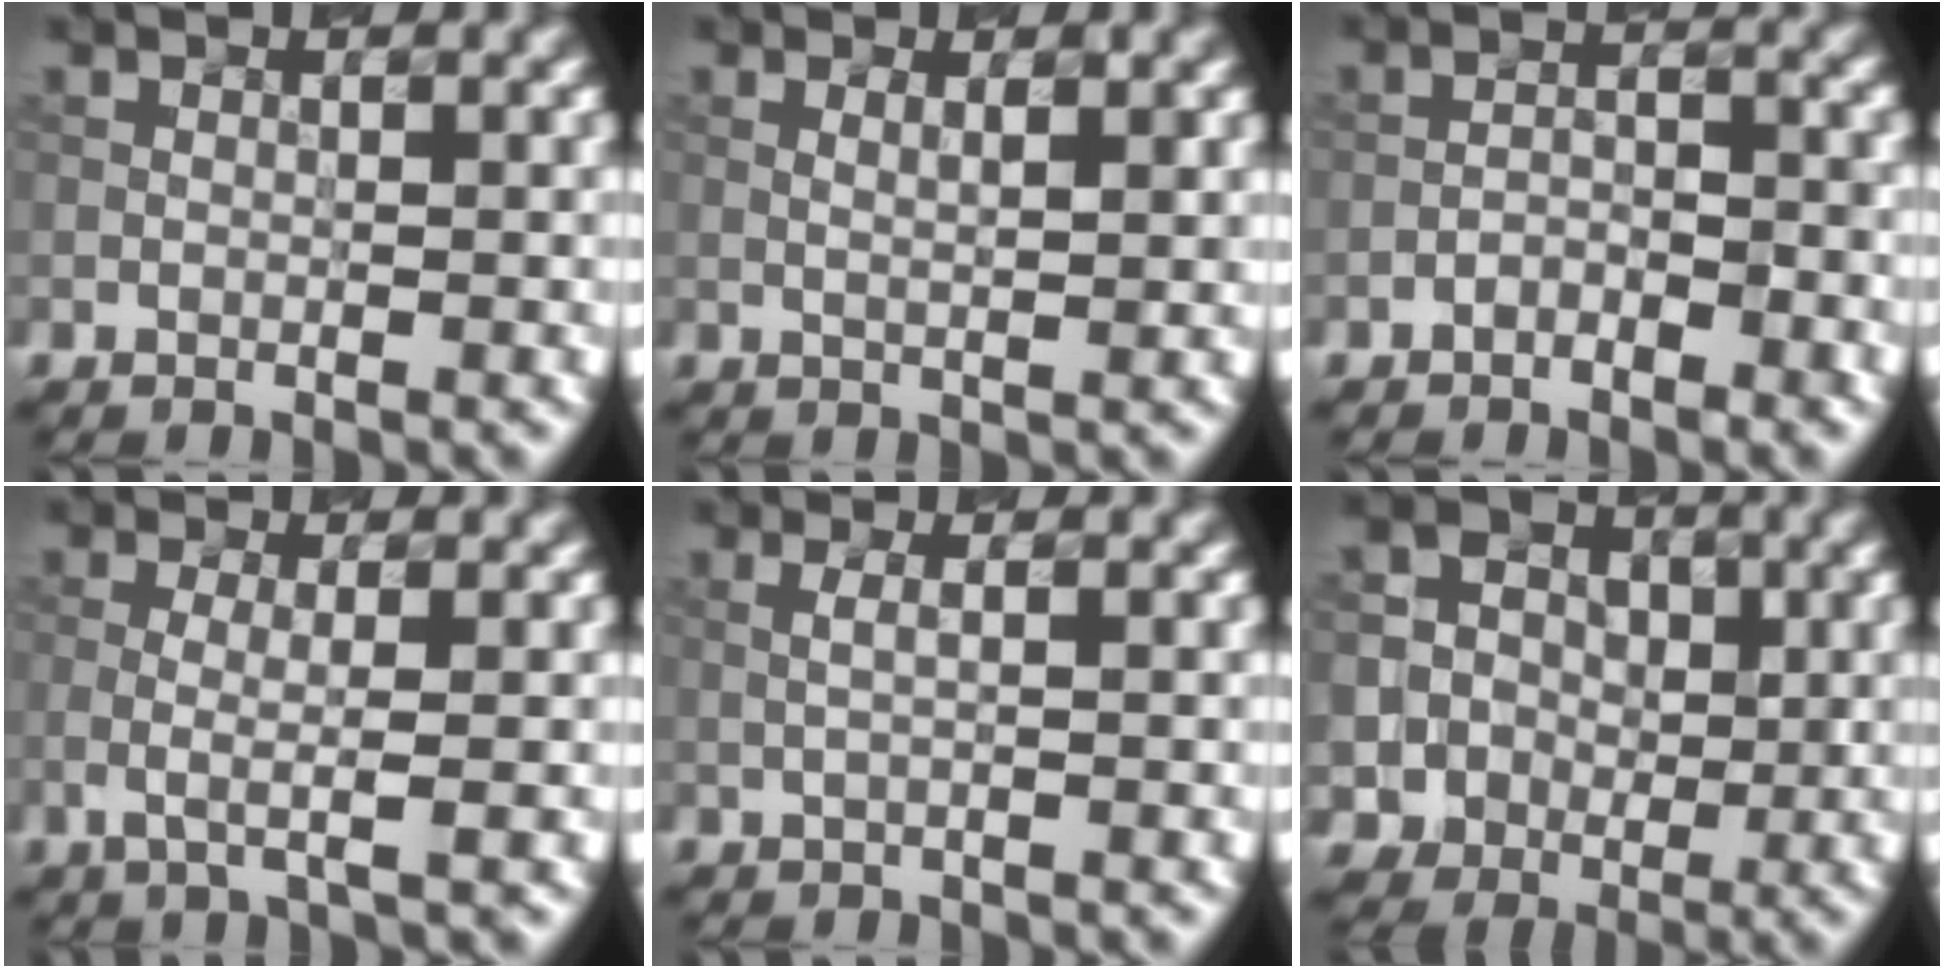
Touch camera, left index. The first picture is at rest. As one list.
[{"total": 1.3, "force": [0.6, 0.3, 1.2], "torque": [-0.020, 0.008, 0.014]}, {"total": 1.8, "force": [-1.5, 0.5, 0.7], "torque": [-0.020, 0.011, -0.020]}, {"total": 2.0, "force": [-0.6, 0.3, 1.9], "torque": [-0.049, -0.002, -0.005]}, {"total": 0.9, "force": [0.2, 0.1, 0.8], "torque": [-0.017, 0.001, 0.004]}, {"total": 6.1, "force": [-0.7, 5.9, 1.0], "torque": [-0.026, 0.028, -0.025]}]